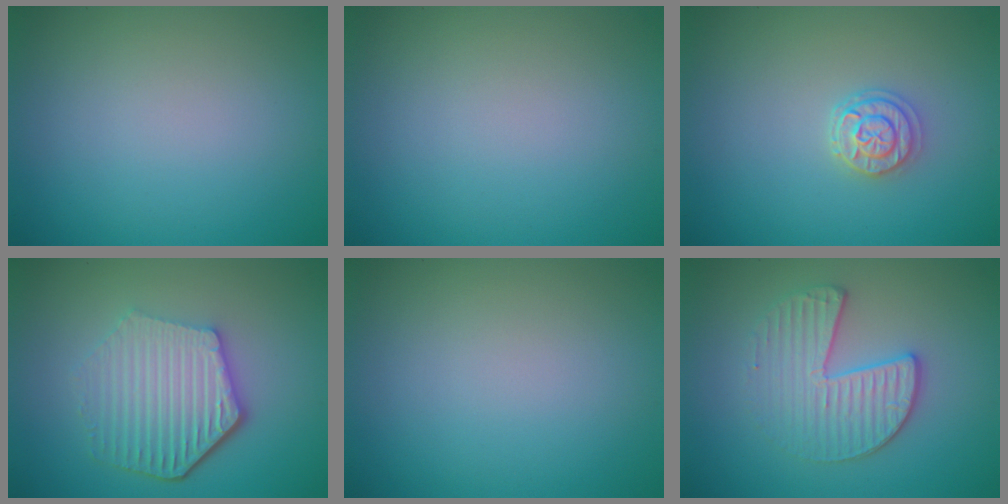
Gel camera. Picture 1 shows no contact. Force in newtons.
{"total": 0.0}
{"total": 2.2, "press": 2.0, "slide": 0.8}
{"total": 6.0, "press": 4.5, "slide": 4.0}
{"total": 0.0}
{"total": 3.5, "press": 3.3, "slide": 1.2}